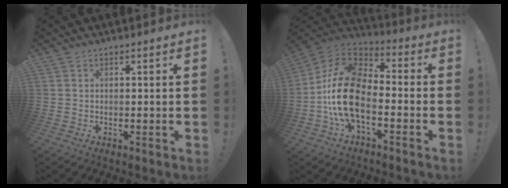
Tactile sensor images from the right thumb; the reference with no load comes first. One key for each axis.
{"total": 19.5, "fx": -4.2, "fy": 11.4, "fz": 15.3, "tx": -0.295, "ty": 0.033, "tz": -0.066}